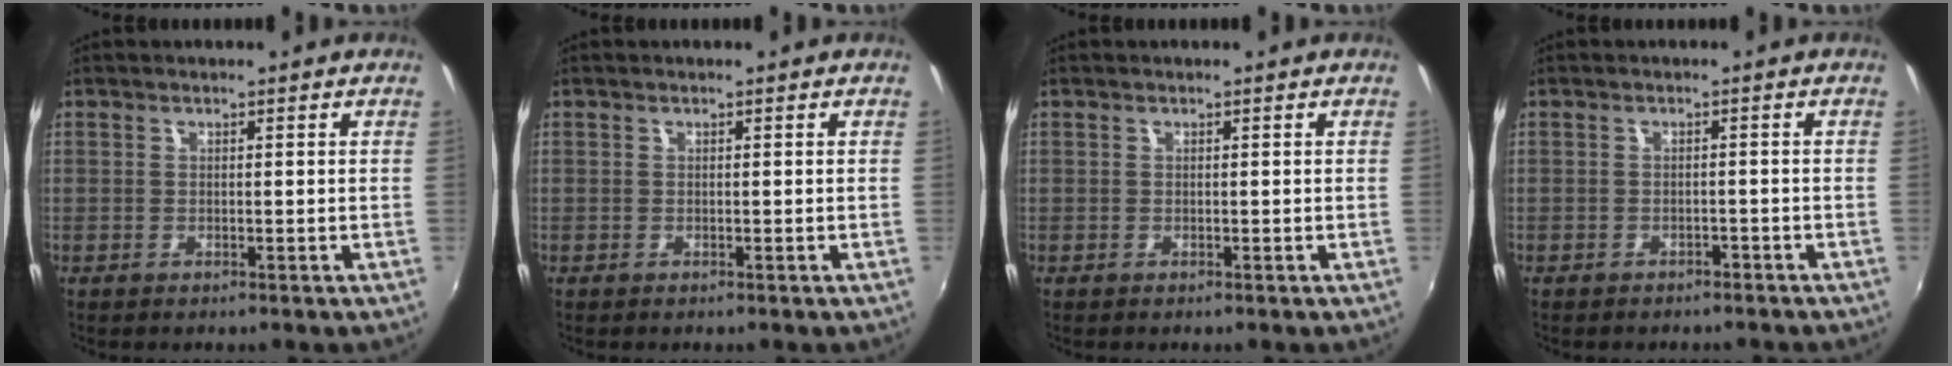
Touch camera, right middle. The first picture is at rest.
{"total": 0.0}
{"total": 0.0}
{"total": 3.1, "force": [-2.7, 1.4, 0.7], "torque": [-0.018, -0.011, -0.035]}